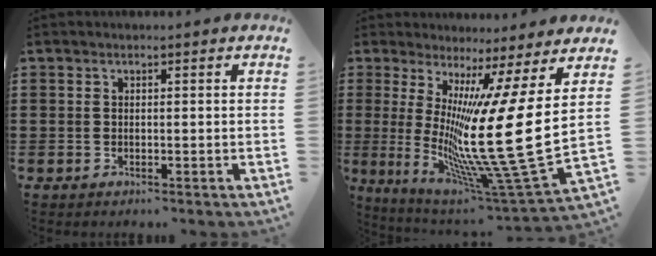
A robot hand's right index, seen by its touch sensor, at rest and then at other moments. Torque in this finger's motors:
{"motor_torque": [2.14, 0.00, 1.05, 0.21]}